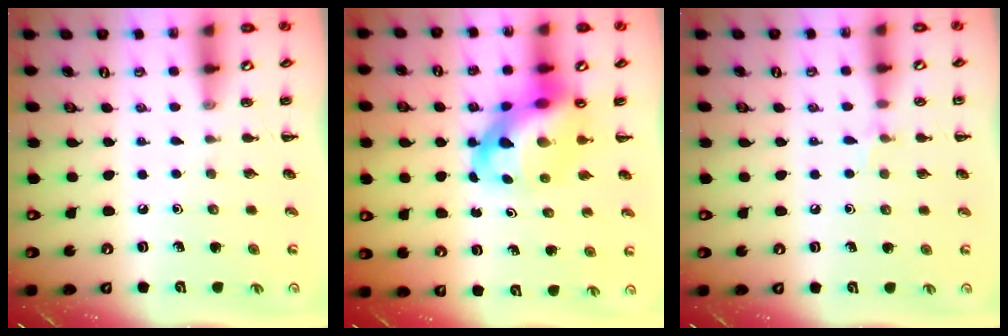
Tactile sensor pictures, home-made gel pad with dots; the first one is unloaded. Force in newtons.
{"total": 11.8, "press": 11.4, "slide": 3.1}
{"total": 4.4, "press": 4.1, "slide": 1.5}